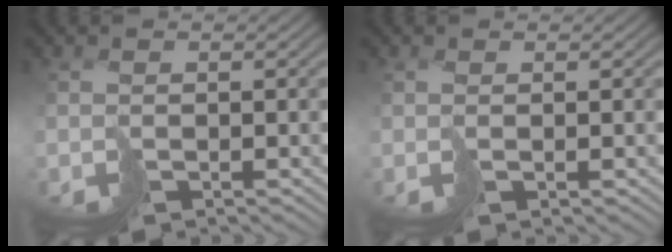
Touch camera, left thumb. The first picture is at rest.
{"total": 0.9, "force": [0.2, 0.0, 0.8], "torque": [-0.020, -0.002, 0.002]}